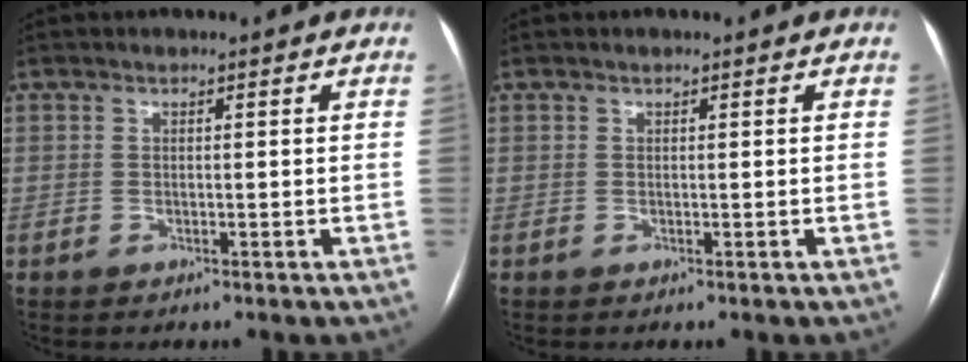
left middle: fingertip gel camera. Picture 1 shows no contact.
{"total": 0.0}